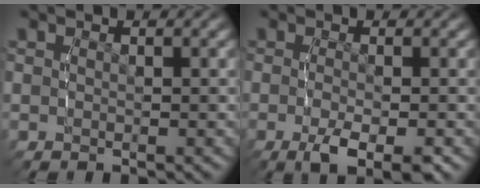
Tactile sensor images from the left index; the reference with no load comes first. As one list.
[{"total": 4.7, "force": [-2.4, 1.6, 3.8], "torque": [-0.073, -0.023, -0.029]}]